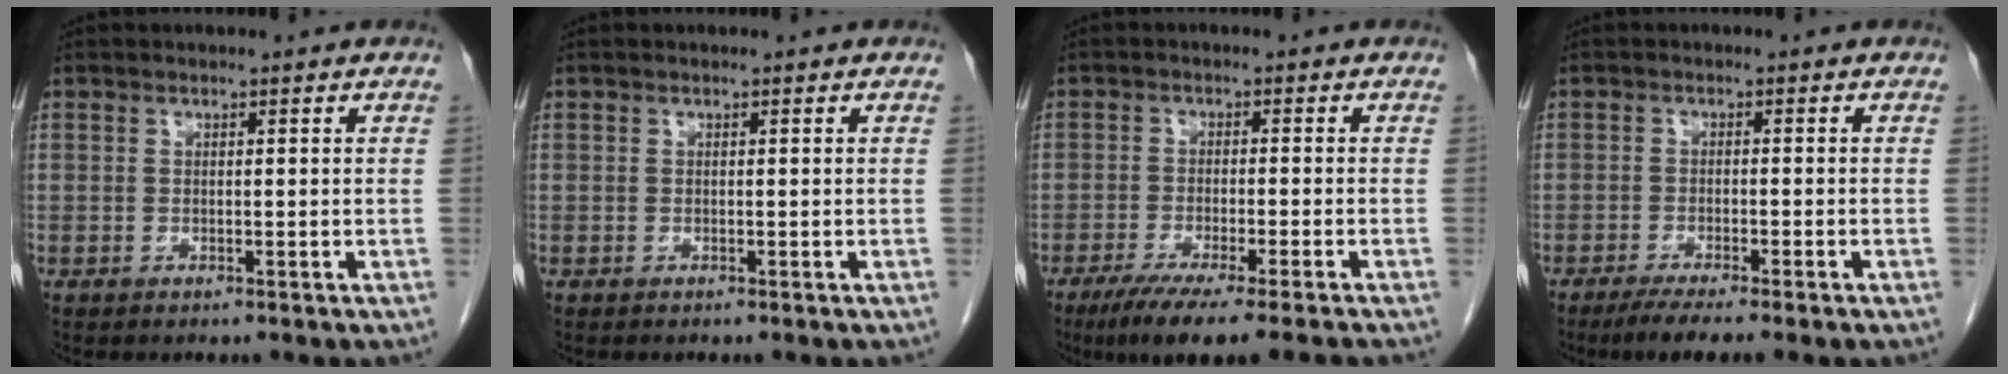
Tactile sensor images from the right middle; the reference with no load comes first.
{"total": 0.0}
{"total": 10.1, "force": [-7.8, -0.3, 6.4], "torque": [-0.089, -0.025, -0.120]}
{"total": 5.3, "force": [-3.9, 0.0, 3.6], "torque": [-0.055, -0.011, -0.061]}